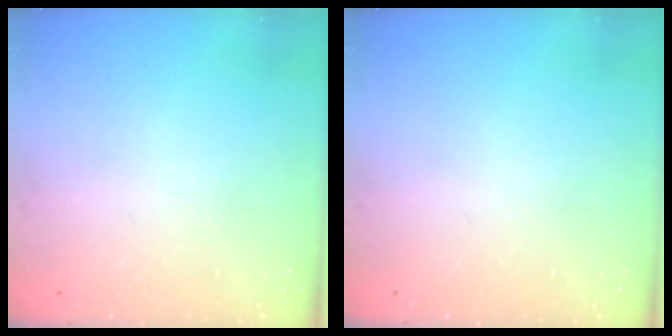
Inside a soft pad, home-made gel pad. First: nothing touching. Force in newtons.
{"total": 0.0}